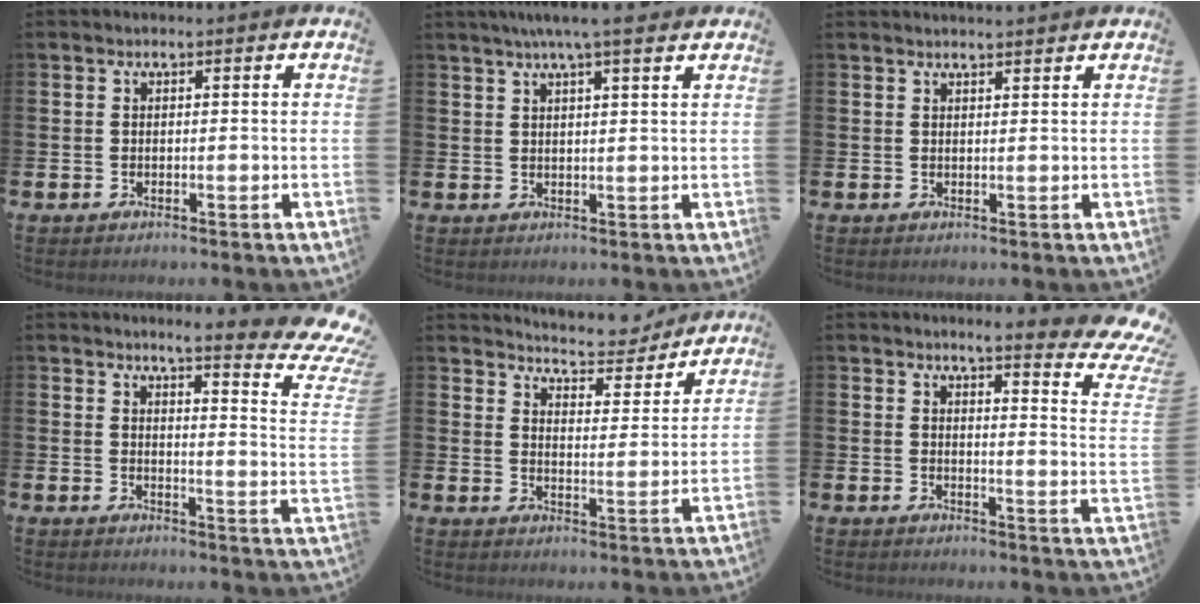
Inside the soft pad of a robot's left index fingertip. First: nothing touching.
{"total": 4.9, "force": [4.1, 0.0, 2.6], "torque": [-0.050, -0.009, 0.070]}
{"total": 1.6, "force": [1.6, -0.1, 0.0], "torque": [0.008, -0.010, 0.028]}
{"total": 5.7, "force": [4.8, 0.5, 3.0], "torque": [-0.042, -0.053, 0.068]}
{"total": 6.1, "force": [6.0, 0.9, 0.7], "torque": [-0.025, -0.046, 0.103]}
{"total": 4.9, "force": [4.3, 0.4, 2.3], "torque": [-0.038, -0.047, 0.062]}